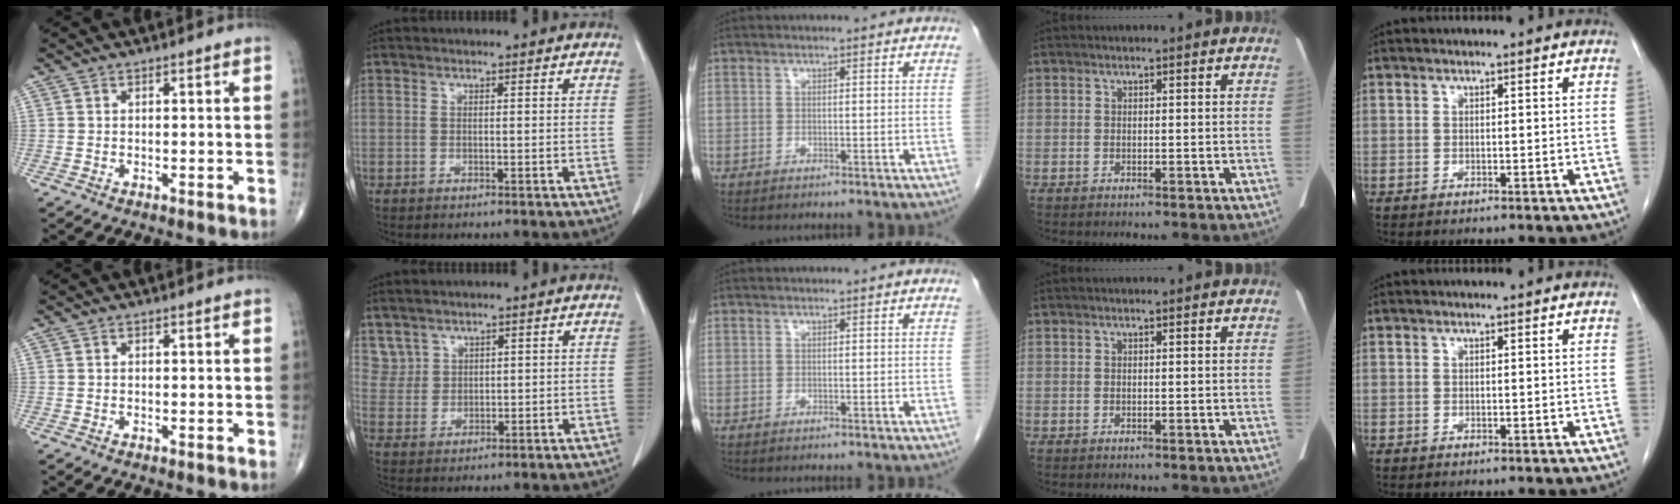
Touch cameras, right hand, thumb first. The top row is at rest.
{"index": {"total": 3.3, "force": [2.3, 2.3, -0.2], "torque": [0.012, 0.003, 0.050]}}